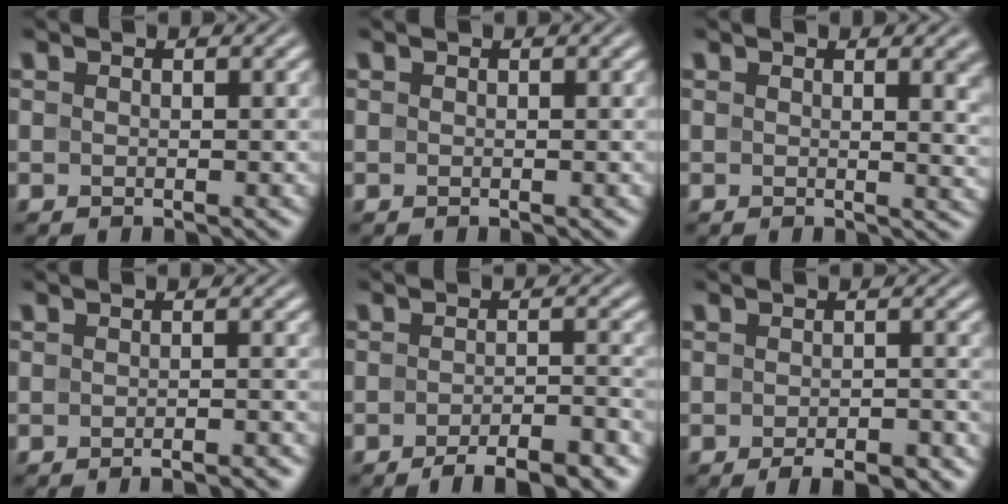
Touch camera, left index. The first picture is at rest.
{"total": 0.0}
{"total": 4.3, "force": [1.3, 1.8, 3.7], "torque": [-0.021, 0.002, 0.017]}
{"total": 2.8, "force": [-2.2, 0.5, 1.7], "torque": [-0.011, 0.008, -0.032]}
{"total": 5.8, "force": [-4.1, 1.5, 3.8], "torque": [-0.052, 0.001, -0.061]}
{"total": 3.6, "force": [-2.4, 1.2, 2.3], "torque": [-0.028, 0.001, -0.032]}